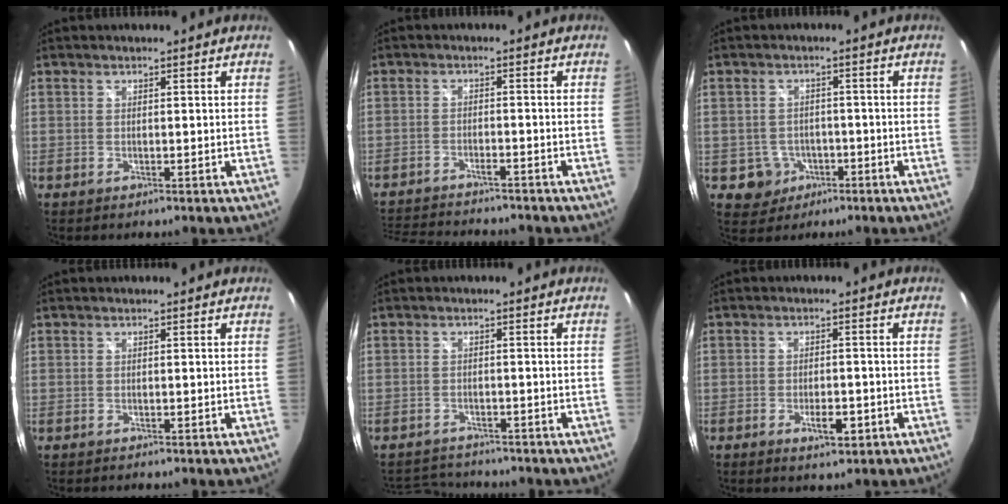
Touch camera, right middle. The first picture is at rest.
{"total": 11.4, "force": [-10.4, 1.5, 4.4], "torque": [-0.102, -0.016, -0.162]}
{"total": 4.1, "force": [-1.7, 3.7, 0.7], "torque": [-0.027, 0.006, -0.016]}
{"total": 0.6, "force": [-0.2, -0.6, 0.0], "torque": [0.002, -0.006, -0.006]}
{"total": 6.0, "force": [-5.7, 1.6, 1.0], "torque": [-0.032, 0.005, -0.085]}
{"total": 3.6, "force": [-1.8, 1.2, 2.8], "torque": [-0.052, -0.005, -0.025]}